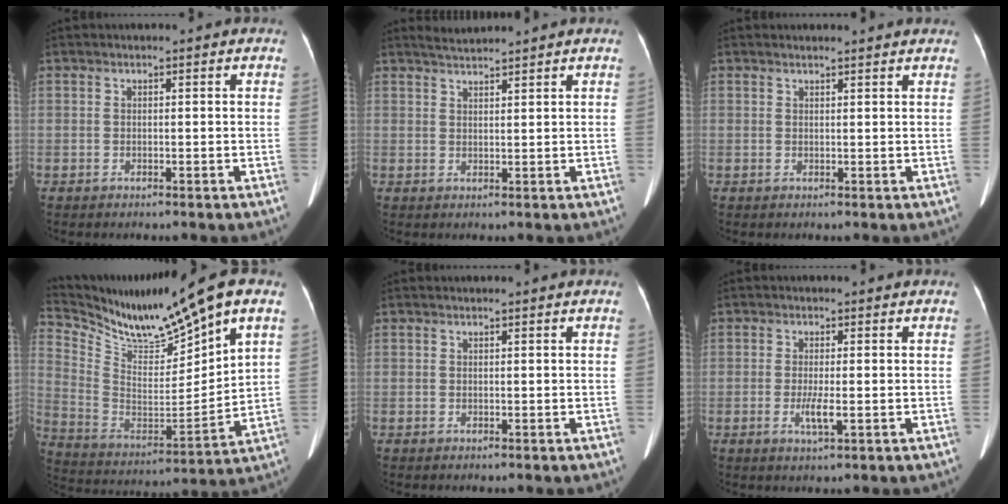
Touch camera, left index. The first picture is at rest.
{"total": 2.9, "force": [2.8, -0.3, 0.5], "torque": [-0.011, 0.015, 0.056]}
{"total": 4.0, "force": [3.8, 0.5, 0.9], "torque": [-0.014, 0.013, 0.041]}
{"total": 17.3, "force": [13.6, 0.8, 10.7], "torque": [-0.200, 0.004, 0.257]}
{"total": 0.9, "force": [0.8, 0.0, 0.2], "torque": [-0.008, 0.017, 0.018]}
{"total": 2.7, "force": [-0.4, 0.4, 2.6], "torque": [-0.052, -0.005, -0.004]}